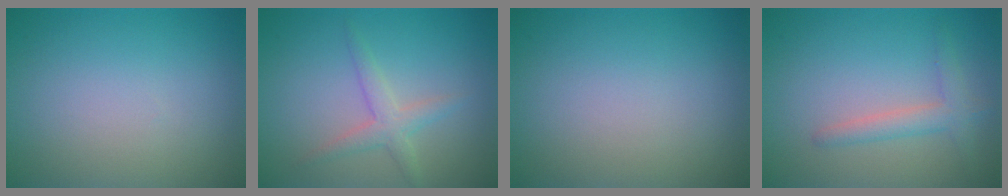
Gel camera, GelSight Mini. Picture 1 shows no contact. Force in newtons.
{"total": 2.2, "press": 2.2, "slide": 0.1}
{"total": 0.0}
{"total": 2.3, "press": 2.3, "slide": 0.1}